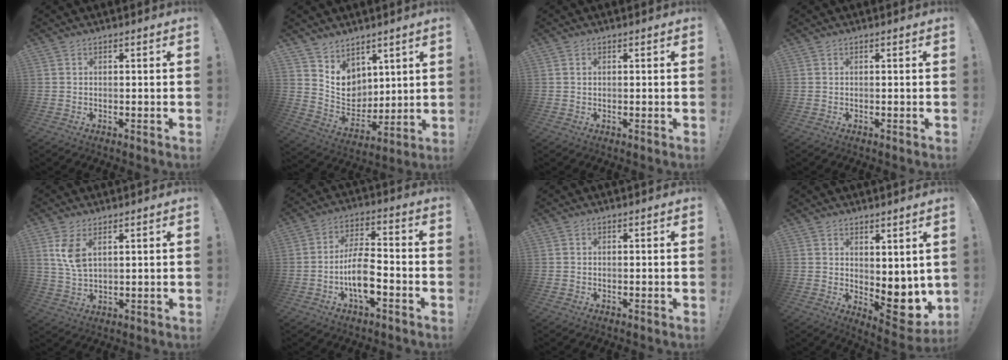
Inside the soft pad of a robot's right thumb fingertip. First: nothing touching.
{"total": 8.7, "force": [6.4, 5.9, 1.0], "torque": [-0.028, -0.072, 0.132]}
{"total": 0.6, "force": [0.3, 0.4, 0.3], "torque": [-0.007, 0.001, 0.006]}
{"total": 0.0}
{"total": 6.8, "force": [3.5, 3.2, 4.9], "torque": [-0.084, -0.020, 0.060]}
{"total": 11.2, "force": [-4.2, 5.1, 9.0], "torque": [-0.171, 0.014, -0.076]}
{"total": 0.0}
{"total": 8.1, "force": [1.0, 4.8, 6.4], "torque": [-0.049, -0.031, 0.029]}